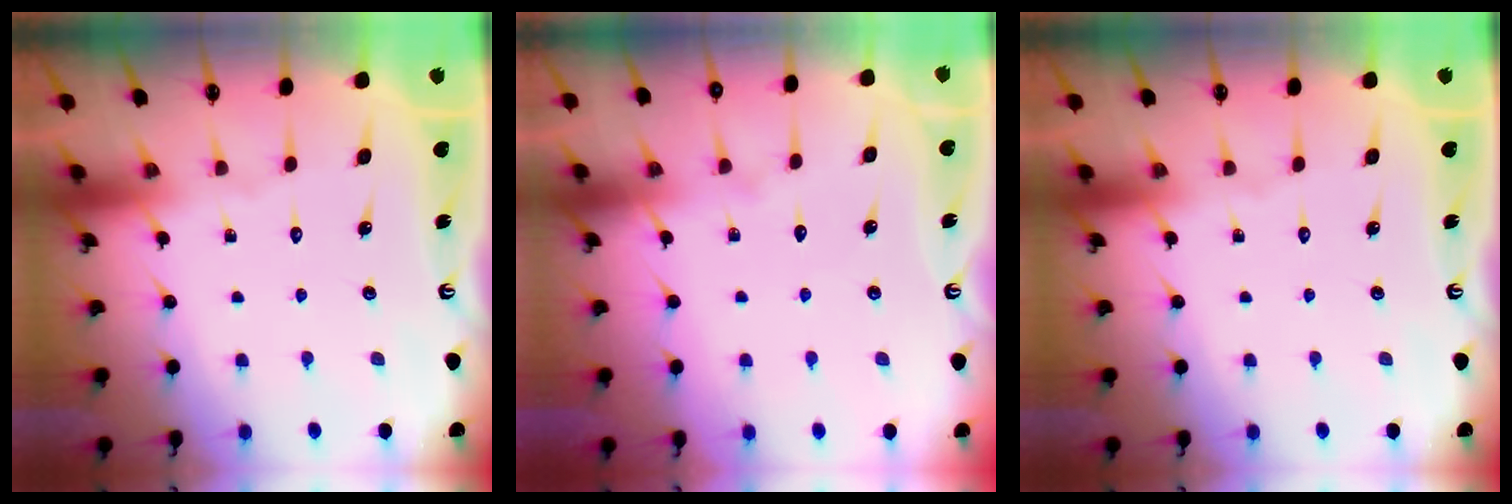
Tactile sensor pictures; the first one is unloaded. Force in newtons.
{"total": 5.7, "press": 5.7, "slide": 0.7}
{"total": 0.0}